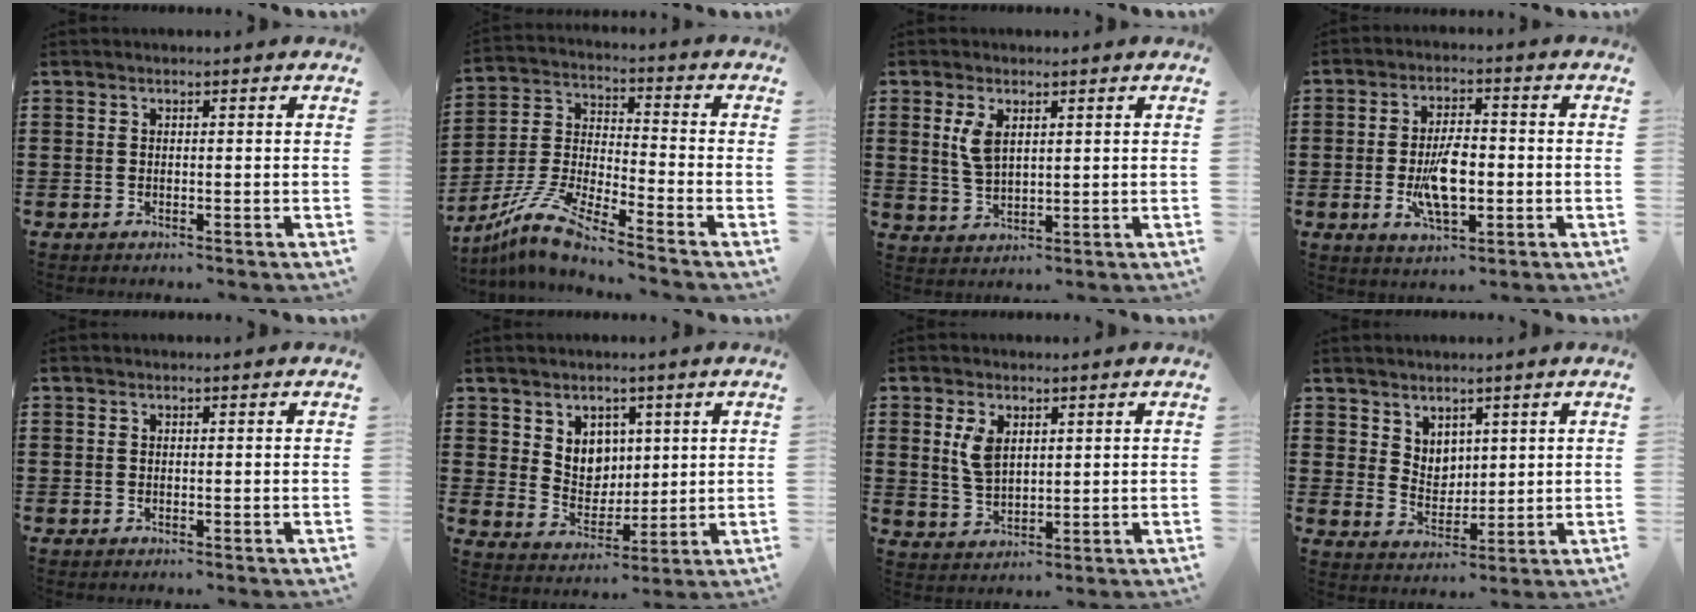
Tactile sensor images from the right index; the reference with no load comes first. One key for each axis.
{"total": 9.5, "fx": -8.2, "fy": 0.3, "fz": 4.7, "tx": -0.116, "ty": -0.003, "tz": -0.169}
{"total": 4.1, "fx": 1.6, "fy": 2.0, "fz": 3.1, "tx": -0.069, "ty": 0.006, "tz": 0.027}
{"total": 8.3, "fx": -1.5, "fy": 3.5, "fz": 7.3, "tx": -0.142, "ty": -0.006, "tz": -0.031}
{"total": 0.0}
{"total": 5.6, "fx": 2.9, "fy": 4.6, "fz": 1.4, "tx": -0.036, "ty": -0.004, "tz": 0.050}
{"total": 4.7, "fx": 1.9, "fy": 2.7, "fz": 3.4, "tx": -0.076, "ty": 0.008, "tz": 0.033}
{"total": 4.2, "fx": 3.2, "fy": 2.7, "fz": 0.4, "tx": -0.022, "ty": 0.002, "tz": 0.060}